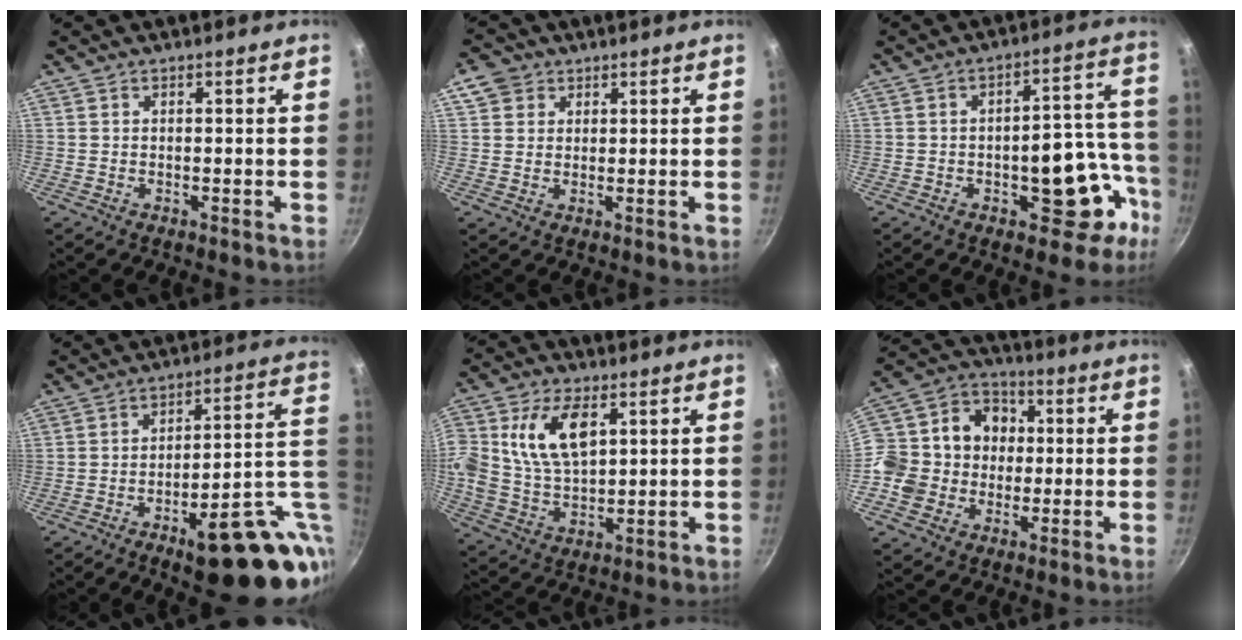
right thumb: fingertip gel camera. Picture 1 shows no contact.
{"total": 4.3, "force": [2.0, 3.6, 1.2], "torque": [0.004, 0.002, 0.031]}
{"total": 14.0, "force": [-5.4, 7.4, 10.6], "torque": [-0.066, 0.061, -0.063]}
{"total": 23.2, "force": [-7.7, 8.1, 20.3], "torque": [-0.207, 0.021, -0.099]}
{"total": 13.7, "force": [4.2, 8.2, 10.1], "torque": [-0.177, -0.009, 0.079]}
{"total": 17.6, "force": [-0.1, 15.5, 8.3], "torque": [-0.132, 0.041, -0.012]}